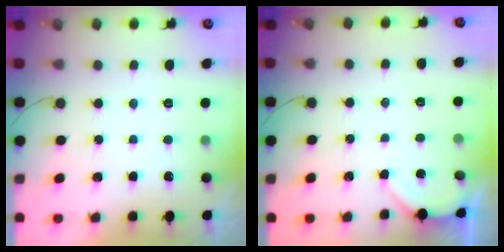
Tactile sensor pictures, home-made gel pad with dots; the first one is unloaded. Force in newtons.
{"total": 2.1, "press": 2.1, "slide": 0.2}